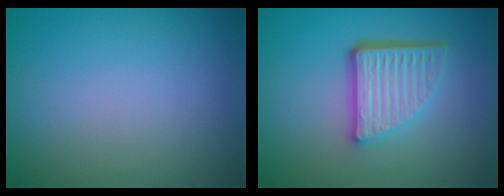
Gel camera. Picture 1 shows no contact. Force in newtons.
{"total": 5.7, "press": 3.8, "slide": 4.2}